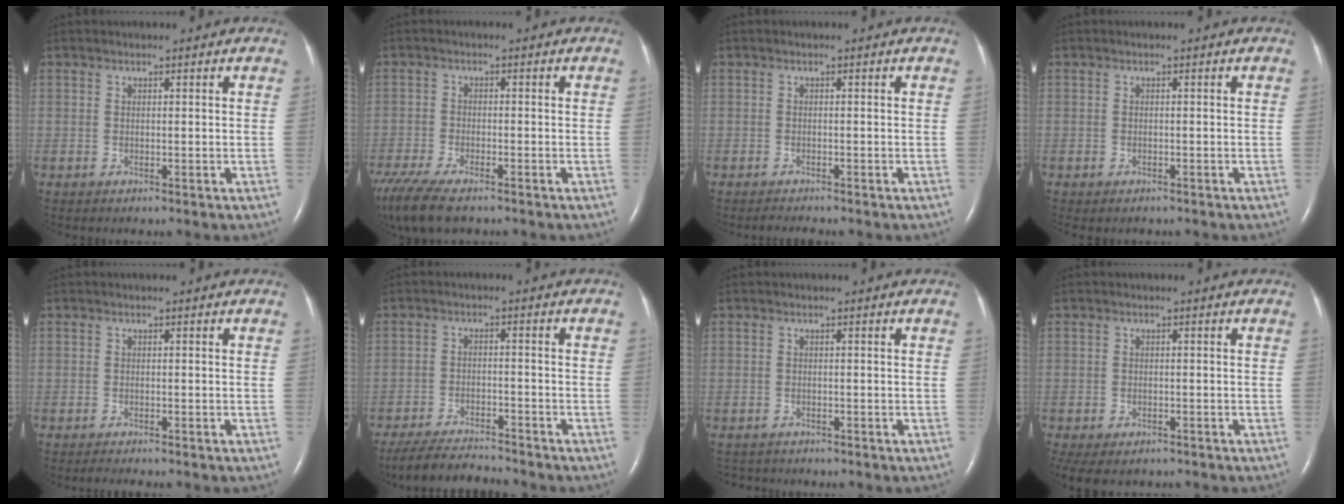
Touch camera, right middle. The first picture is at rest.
{"total": 11.6, "force": [-8.7, 3.4, 6.9], "torque": [-0.141, -0.022, -0.146]}
{"total": 1.8, "force": [-1.6, 0.1, 0.6], "torque": [-0.014, -0.006, -0.023]}
{"total": 1.1, "force": [-0.9, 0.5, 0.2], "torque": [-0.010, -0.001, -0.012]}
{"total": 1.9, "force": [-1.6, 0.1, 0.9], "torque": [-0.019, -0.005, -0.023]}
{"total": 8.1, "force": [-7.7, 0.4, 2.3], "torque": [-0.039, -0.016, -0.133]}
{"total": 2.3, "force": [-2.1, 0.9, 0.0], "torque": [-0.002, -0.005, -0.032]}
{"total": 8.0, "force": [-5.7, 4.4, 3.6], "torque": [-0.082, -0.010, -0.075]}